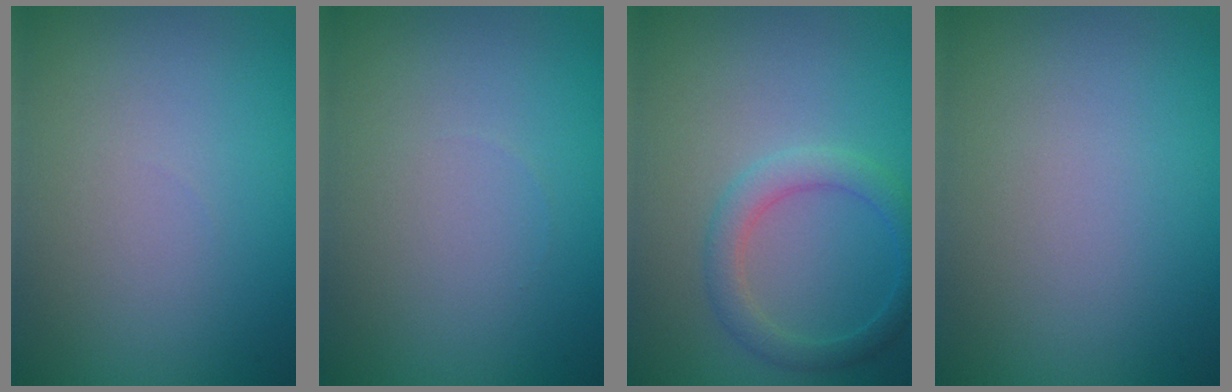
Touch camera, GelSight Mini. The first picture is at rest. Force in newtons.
{"total": 0.0}
{"total": 2.7, "press": 2.7, "slide": 0.2}
{"total": 0.0}